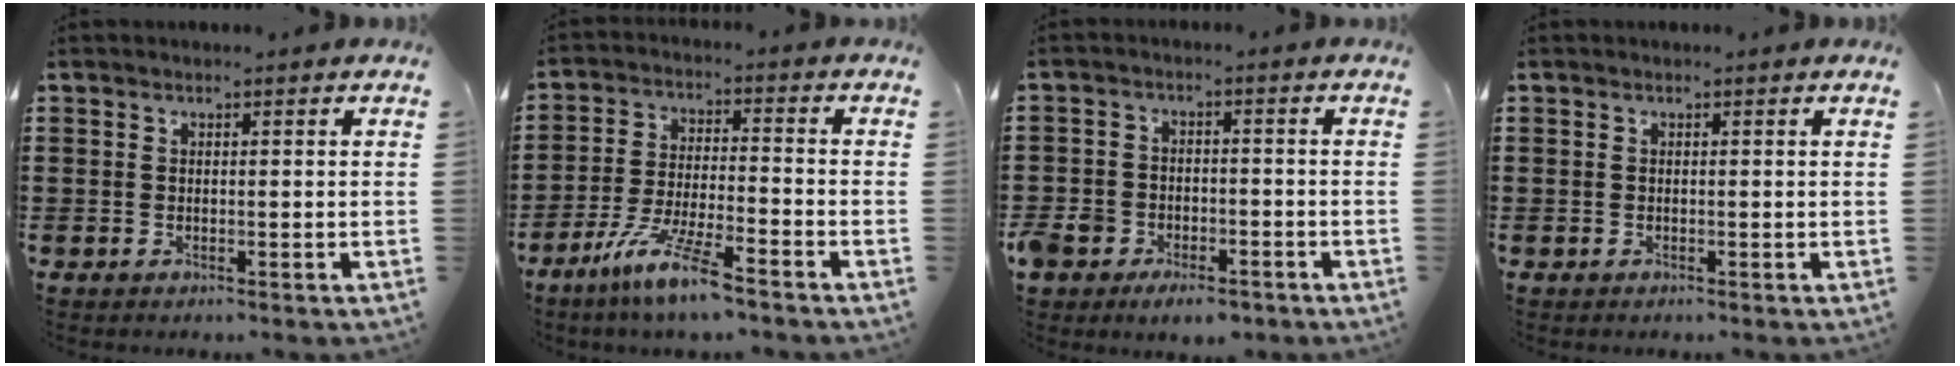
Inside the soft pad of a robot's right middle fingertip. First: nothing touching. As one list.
[{"total": 9.1, "force": [-6.8, 0.3, 6.0], "torque": [-0.132, -0.014, -0.135]}, {"total": 4.5, "force": [-3.6, 2.2, 1.5], "torque": [-0.047, 0.004, -0.076]}, {"total": 0.0}]